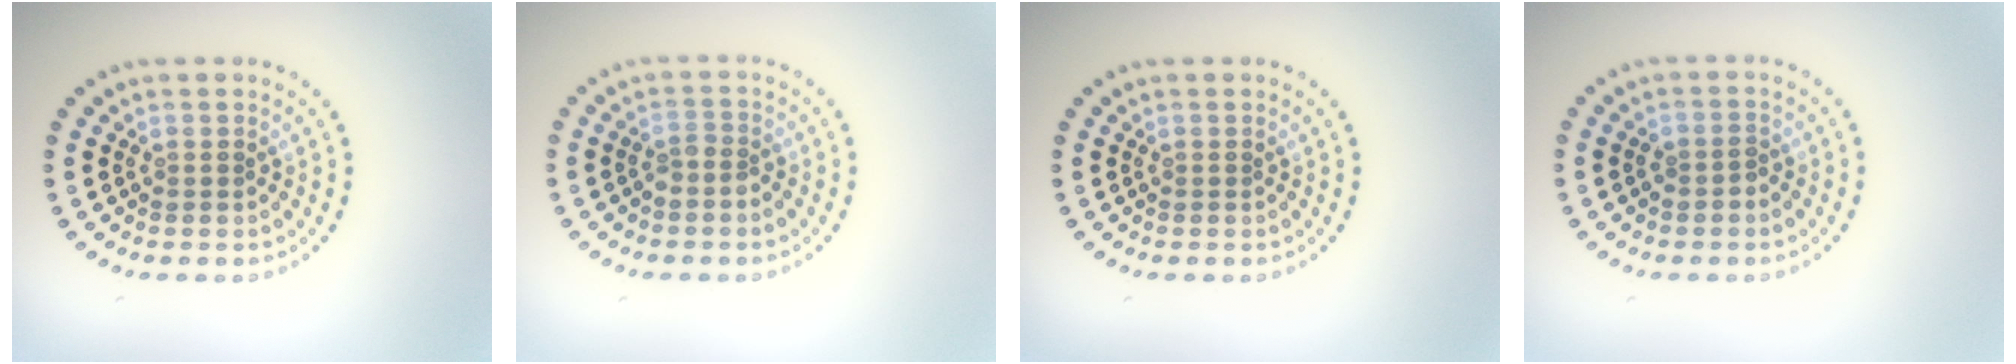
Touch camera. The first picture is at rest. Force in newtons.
{"total": 1.5, "press": 1.0, "slide": 1.0}
{"total": 0.0}
{"total": 1.2, "press": 1.1, "slide": 0.4}